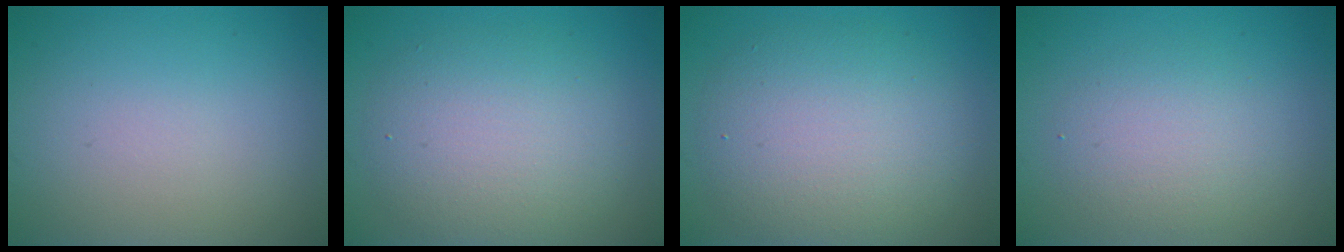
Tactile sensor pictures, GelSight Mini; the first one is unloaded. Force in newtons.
{"total": 5.8, "press": 5.8, "slide": 0.2}
{"total": 6.7, "press": 6.7, "slide": 0.3}
{"total": 3.1, "press": 3.1, "slide": 0.1}